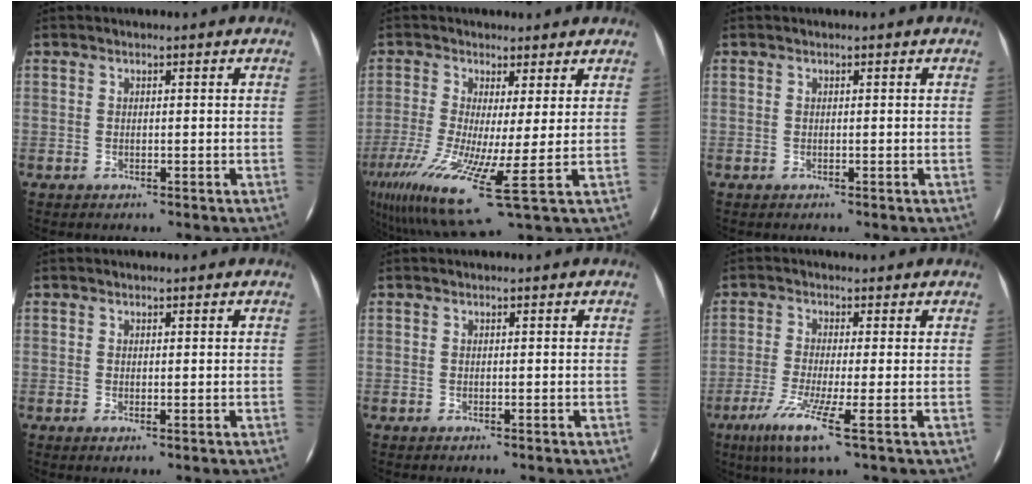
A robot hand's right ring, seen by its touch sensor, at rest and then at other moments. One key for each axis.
{"total": 15.1, "fx": -2.6, "fy": 2.2, "fz": 14.7, "tx": -0.312, "ty": -0.041, "tz": -0.062}
{"total": 0.0}
{"total": 0.8, "fx": 0.4, "fy": 0.0, "fz": 0.7, "tx": -0.016, "ty": 0.000, "tz": 0.006}
{"total": 0.0}
{"total": 7.4, "fx": -3.0, "fy": -0.4, "fz": 6.8, "tx": -0.167, "ty": -0.016, "tz": -0.061}